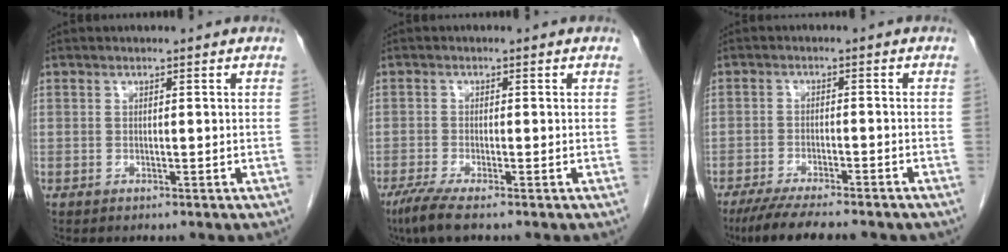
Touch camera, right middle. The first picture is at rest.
{"total": 3.9, "force": [-2.7, 0.2, 2.8], "torque": [-0.059, -0.013, -0.054]}
{"total": 12.0, "force": [-10.0, 2.0, 6.3], "torque": [-0.092, -0.017, -0.142]}